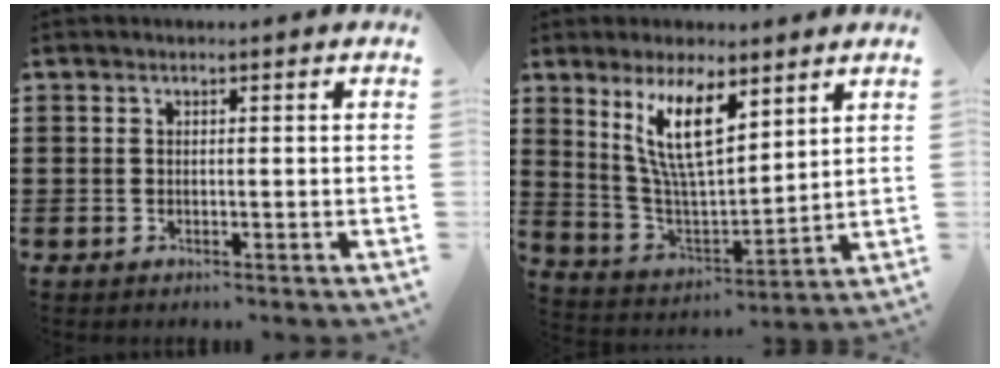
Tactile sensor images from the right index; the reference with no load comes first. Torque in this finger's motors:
{"motor_torque": [1.69, 0.45, 1.05, 0.21]}